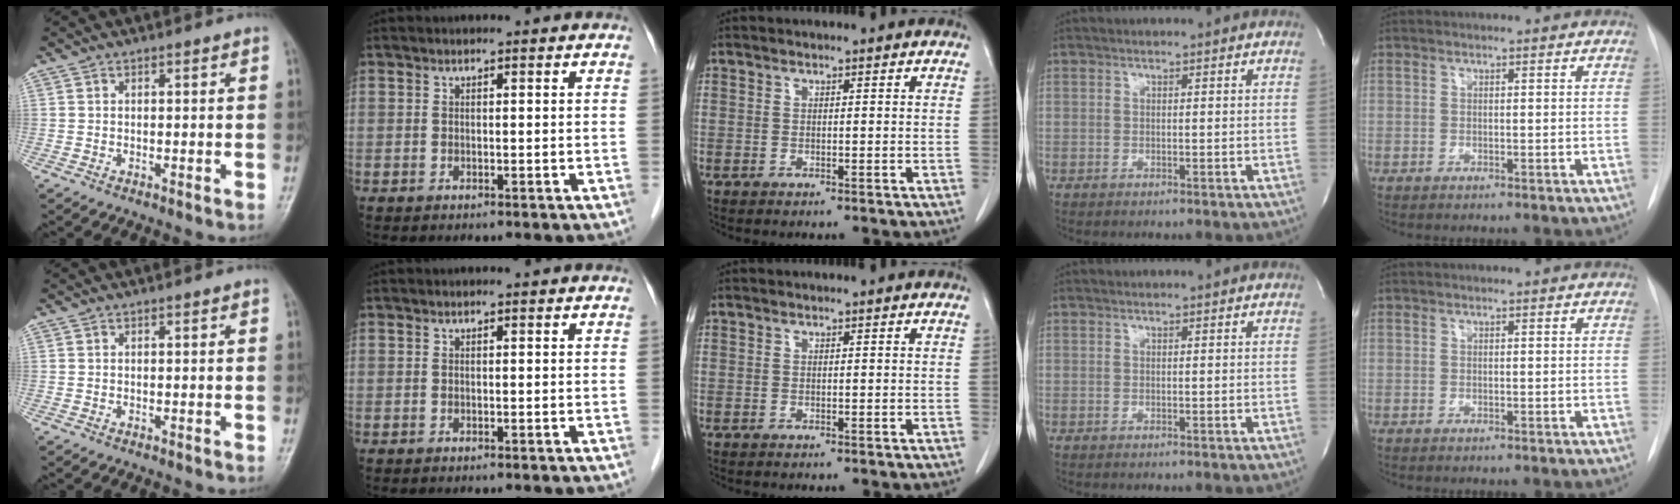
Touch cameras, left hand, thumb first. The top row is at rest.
{}